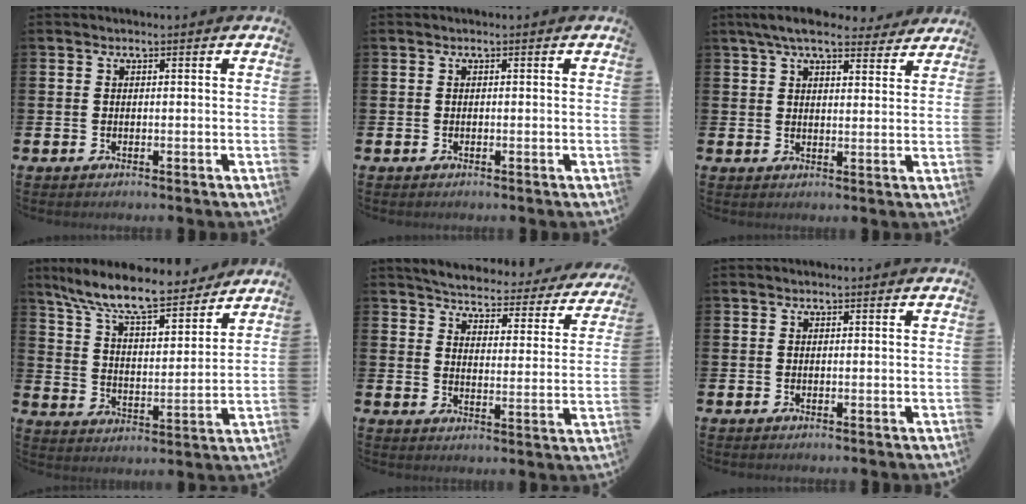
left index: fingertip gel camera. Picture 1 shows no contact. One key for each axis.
{"total": 0.0}
{"total": 6.6, "fx": 5.9, "fy": 1.4, "fz": 2.5, "tx": -0.051, "ty": -0.023, "tz": 0.105}
{"total": 10.3, "fx": 9.3, "fy": 1.7, "fz": 4.2, "tx": -0.110, "ty": -0.062, "tz": 0.159}
{"total": 4.5, "fx": 4.4, "fy": 0.6, "fz": 0.8, "tx": -0.038, "ty": -0.041, "tz": 0.071}
{"total": 0.0}